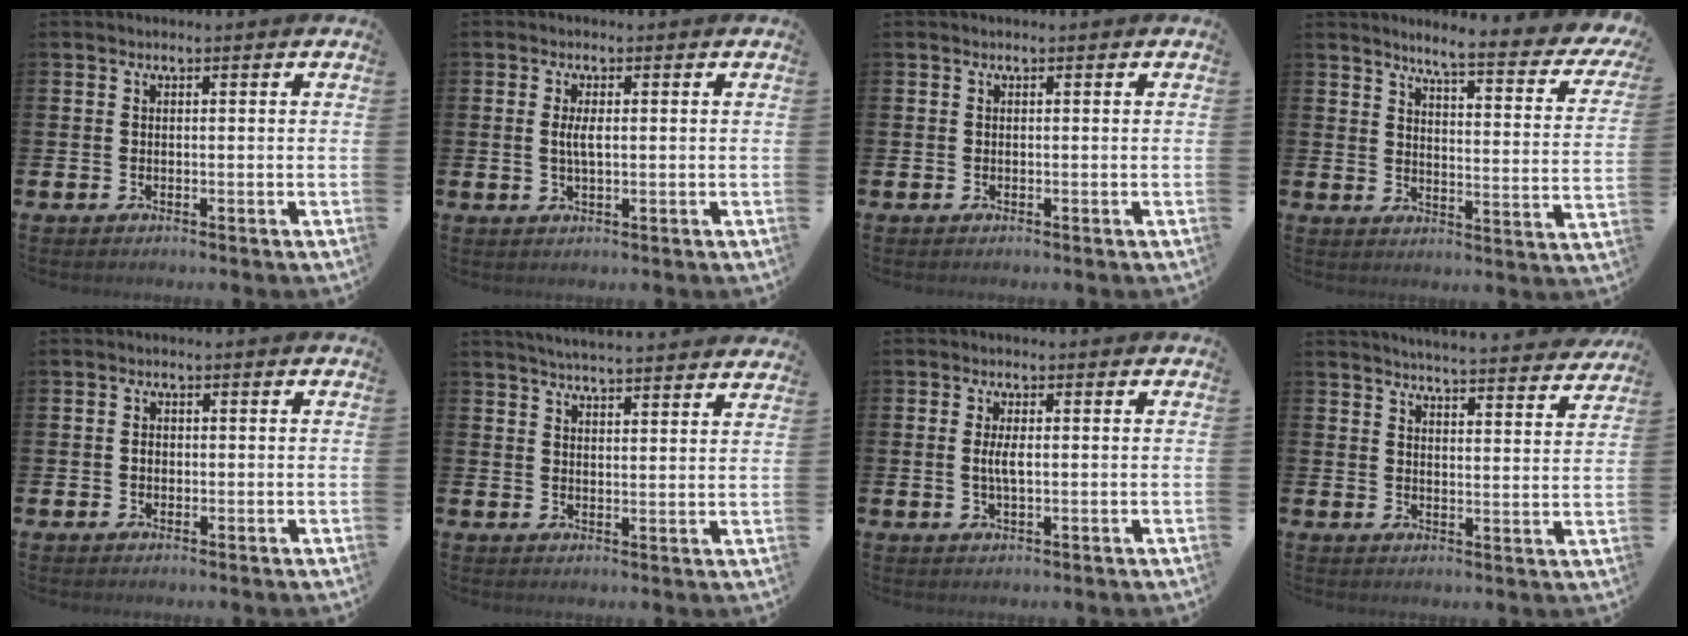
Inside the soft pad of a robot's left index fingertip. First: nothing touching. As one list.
[{"total": 2.5, "force": [0.3, 0.9, 2.3], "torque": [-0.041, 0.001, 0.002]}, {"total": 0.0}, {"total": 5.1, "force": [4.4, 0.4, 2.5], "torque": [-0.046, -0.050, 0.060]}, {"total": 1.2, "force": [-0.1, 1.0, 0.7], "torque": [0.000, 0.002, -0.005]}, {"total": 4.8, "force": [4.7, -0.3, 0.4], "torque": [-0.014, -0.032, 0.083]}, {"total": 2.8, "force": [0.2, 1.0, 2.6], "torque": [-0.045, 0.002, -0.001]}, {"total": 5.0, "force": [4.9, -0.2, 0.5], "torque": [-0.013, -0.045, 0.083]}]